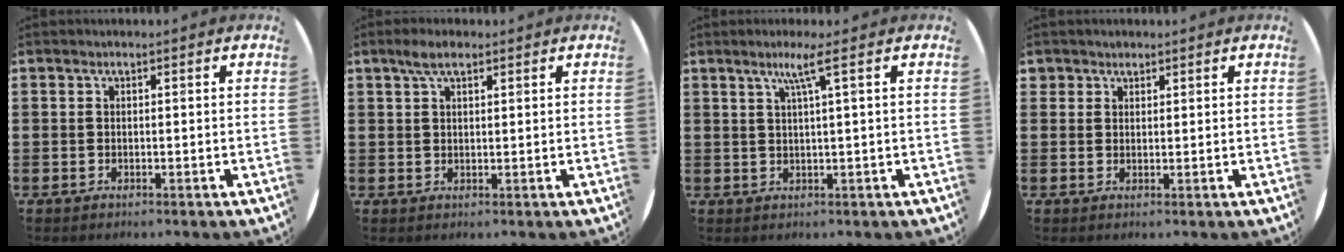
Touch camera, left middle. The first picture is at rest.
{"total": 3.0, "force": [2.0, 1.2, 1.9], "torque": [-0.032, 0.004, 0.034]}
{"total": 3.4, "force": [1.6, -0.4, 2.9], "torque": [-0.060, -0.001, 0.024]}
{"total": 1.5, "force": [1.3, 0.8, 0.0], "torque": [-0.002, 0.005, 0.026]}